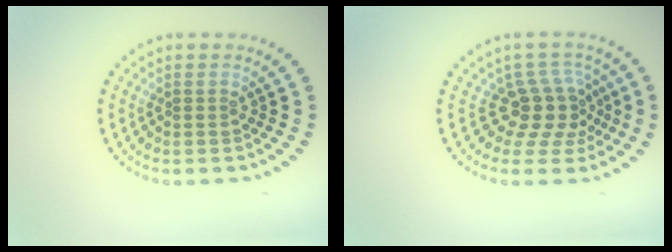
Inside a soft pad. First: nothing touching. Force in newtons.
{"total": 3.7, "press": 2.7, "slide": 2.5}